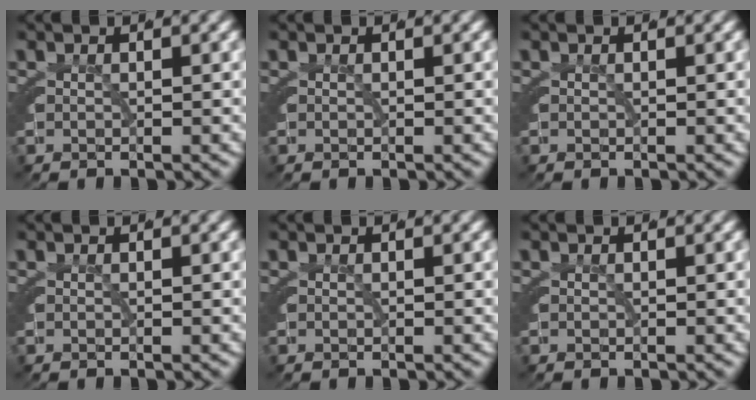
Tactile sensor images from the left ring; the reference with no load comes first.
{"total": 0.0}
{"total": 0.0}
{"total": 0.0}
{"total": 0.0}
{"total": 0.0}